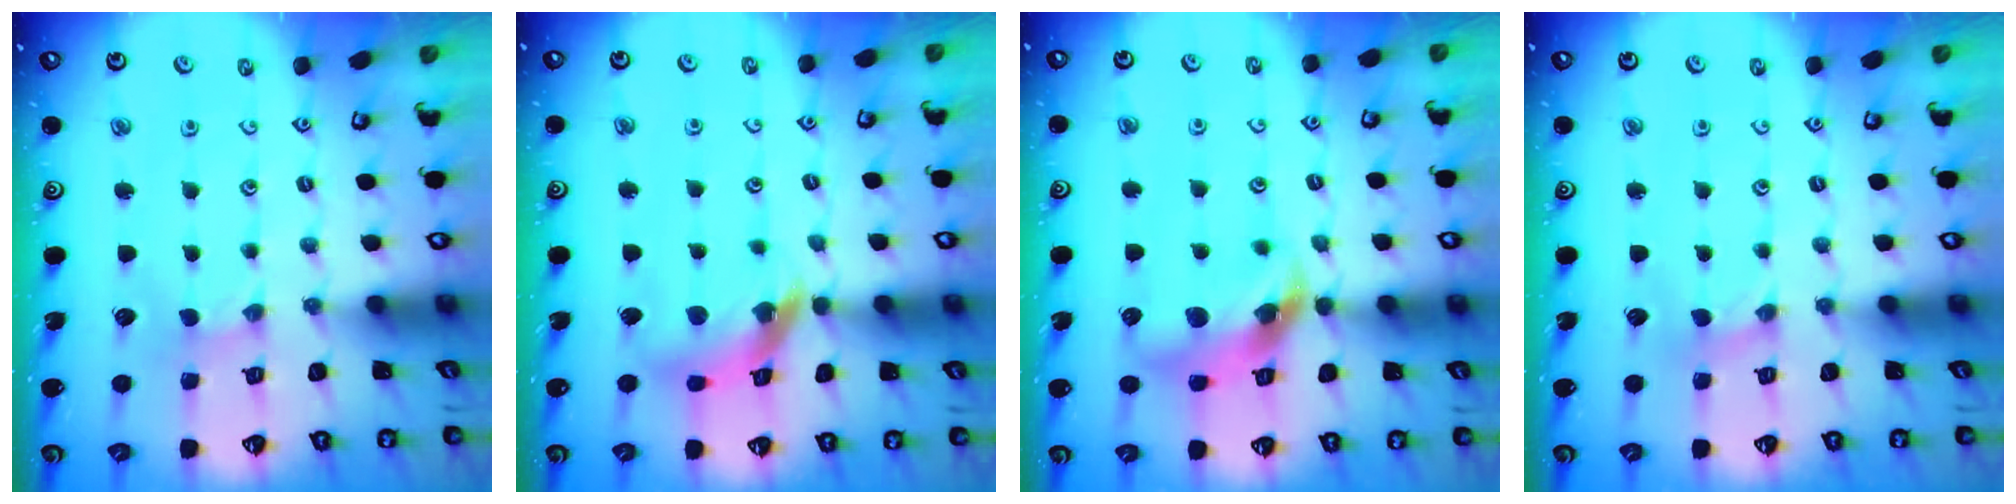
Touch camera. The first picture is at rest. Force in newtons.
{"total": 13.0, "press": 12.9, "slide": 1.5}
{"total": 11.7, "press": 11.6, "slide": 1.7}
{"total": 0.8, "press": 0.7, "slide": 0.3}